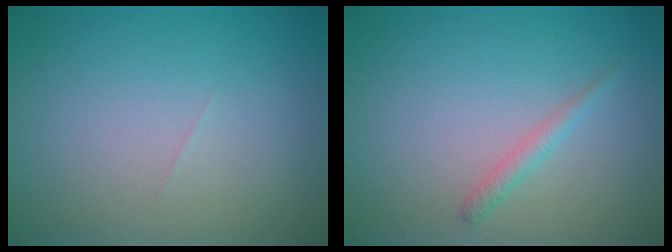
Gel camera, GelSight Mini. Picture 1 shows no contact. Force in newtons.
{"total": 1.2, "press": 1.2, "slide": 0.1}